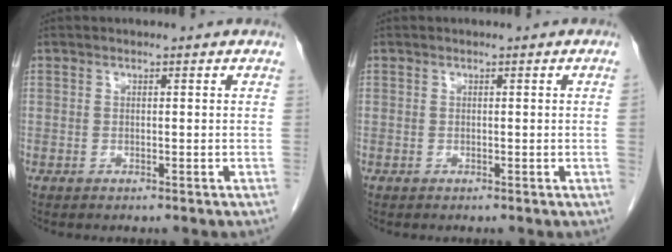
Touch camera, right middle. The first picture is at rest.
{"total": 0.7, "force": [0.0, -0.3, 0.6], "torque": [-0.003, 0.001, -0.002]}